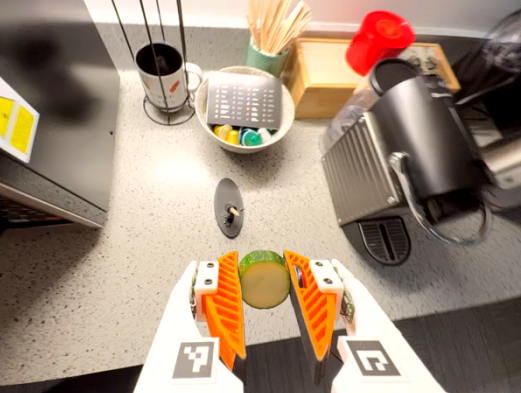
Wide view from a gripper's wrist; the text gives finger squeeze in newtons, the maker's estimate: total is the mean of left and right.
{"total": 10.8, "left": 10.5, "right": 11.1}